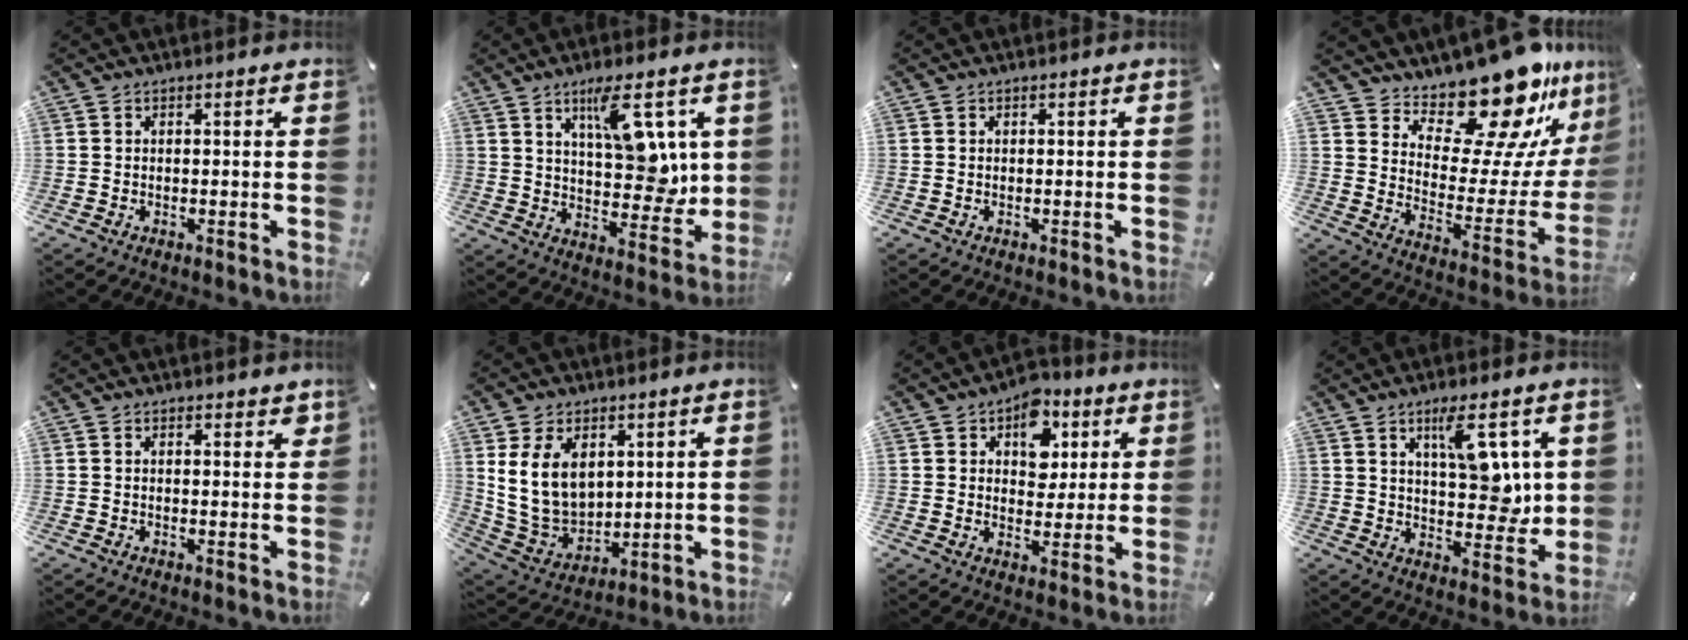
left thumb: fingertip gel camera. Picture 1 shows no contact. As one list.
[{"total": 13.8, "force": [6.4, 6.3, 10.5], "torque": [-0.138, -0.036, 0.108]}, {"total": 0.0}, {"total": 20.0, "force": [17.0, 6.9, 8.0], "torque": [-0.111, -0.153, 0.279]}, {"total": 2.0, "force": [1.5, 1.0, 0.9], "torque": [-0.011, -0.001, 0.026]}, {"total": 13.5, "force": [4.6, 10.4, 7.3], "torque": [-0.159, -0.021, 0.087]}, {"total": 10.2, "force": [4.1, 7.7, 5.3], "torque": [-0.062, -0.009, 0.067]}, {"total": 12.3, "force": [5.4, 5.5, 9.6], "torque": [-0.127, -0.027, 0.089]}]